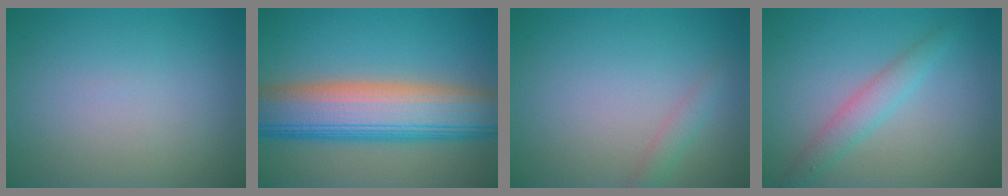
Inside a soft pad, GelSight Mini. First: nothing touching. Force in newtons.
{"total": 11.0, "press": 11.0, "slide": 0.6}
{"total": 1.3, "press": 1.3, "slide": 0.0}
{"total": 2.5, "press": 2.5, "slide": 0.1}